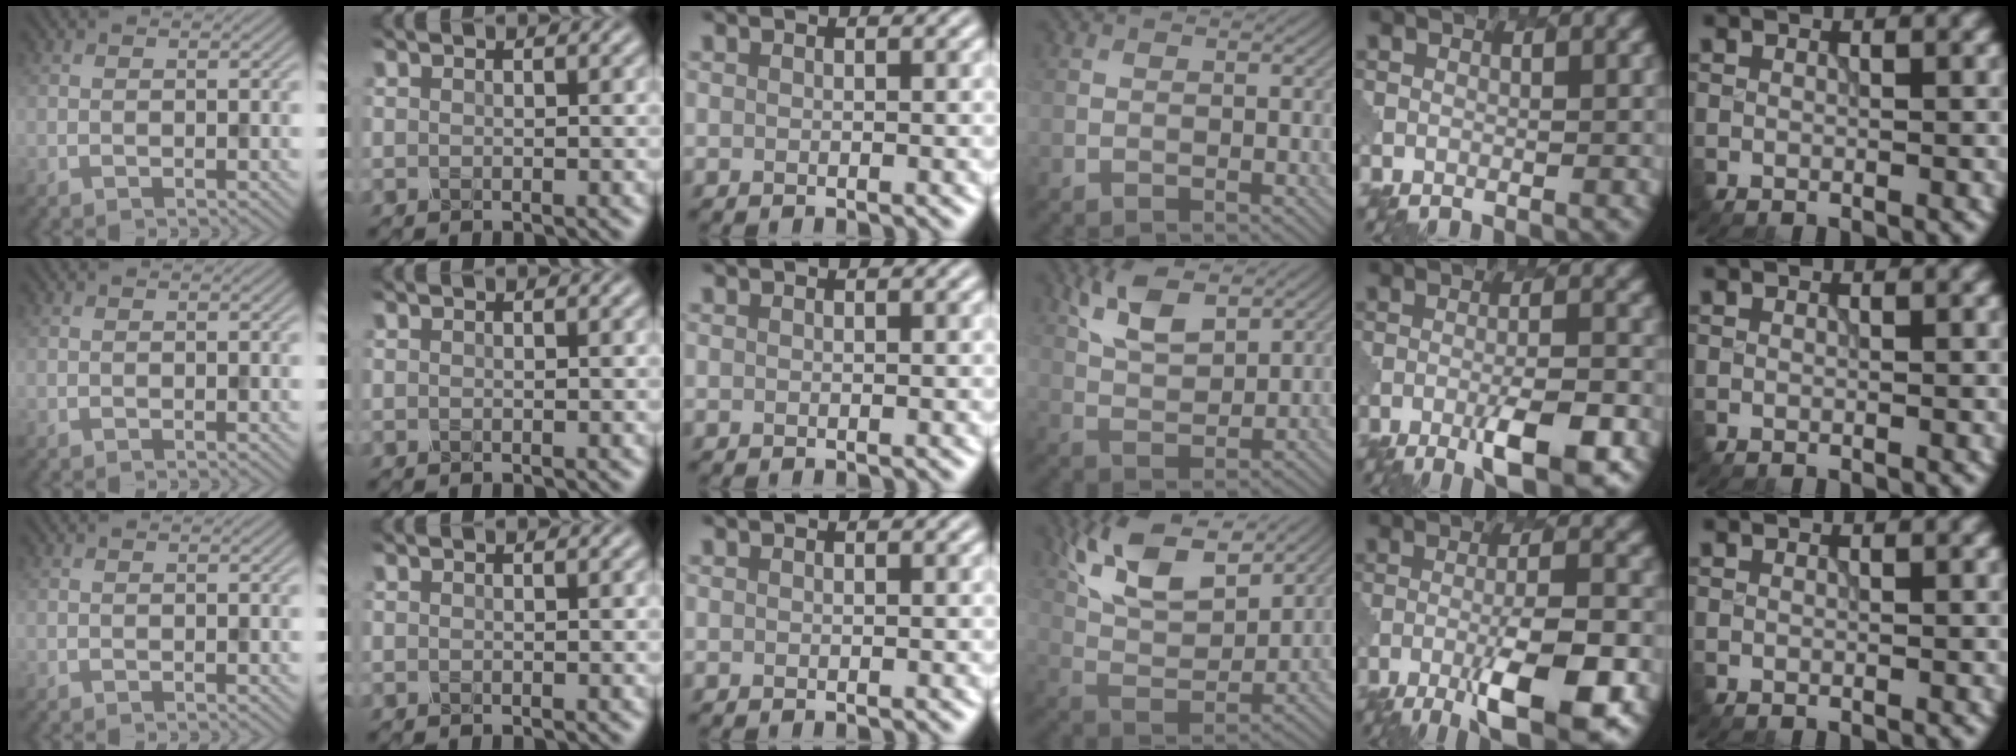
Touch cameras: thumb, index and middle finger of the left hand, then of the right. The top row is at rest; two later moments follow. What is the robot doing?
{"motion": "insert", "object": "pen bag"}